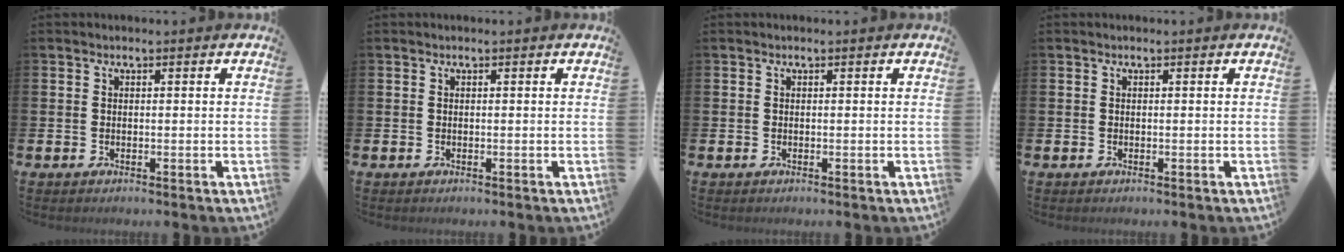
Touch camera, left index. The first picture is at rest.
{"total": 0.0}
{"total": 0.0}
{"total": 0.0}